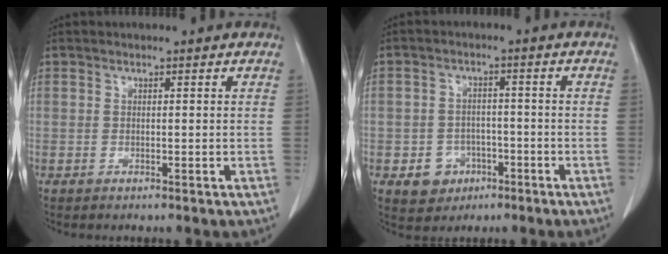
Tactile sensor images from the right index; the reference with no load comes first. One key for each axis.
{"total": 5.2, "fx": -2.2, "fy": 4.5, "fz": 1.2, "tx": -0.016, "ty": 0.010, "tz": -0.025}